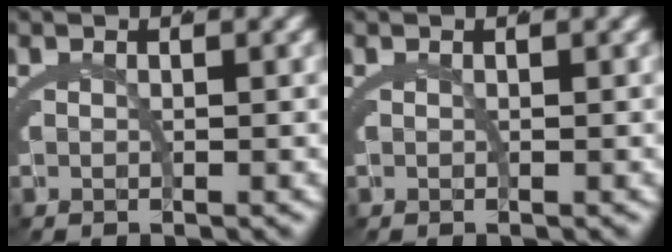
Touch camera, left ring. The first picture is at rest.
{"total": 0.0}